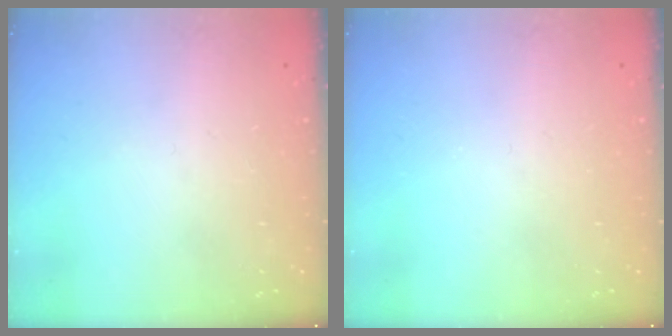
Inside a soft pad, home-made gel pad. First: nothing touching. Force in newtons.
{"total": 0.0}